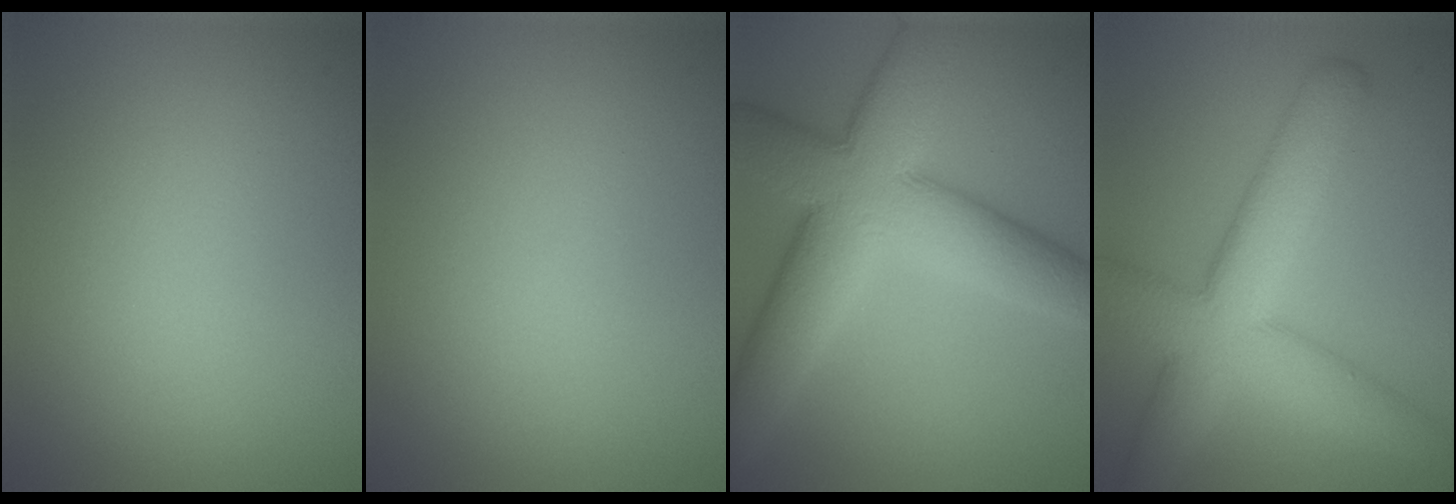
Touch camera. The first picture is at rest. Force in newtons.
{"total": 0.0}
{"total": 11.3, "press": 11.3, "slide": 0.8}
{"total": 8.7, "press": 8.7, "slide": 0.3}